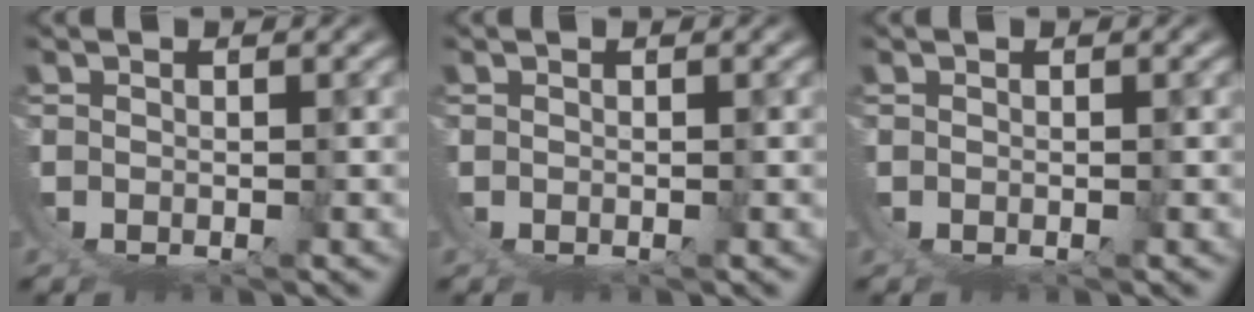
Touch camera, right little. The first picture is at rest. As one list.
[{"total": 0.0}, {"total": 0.0}]